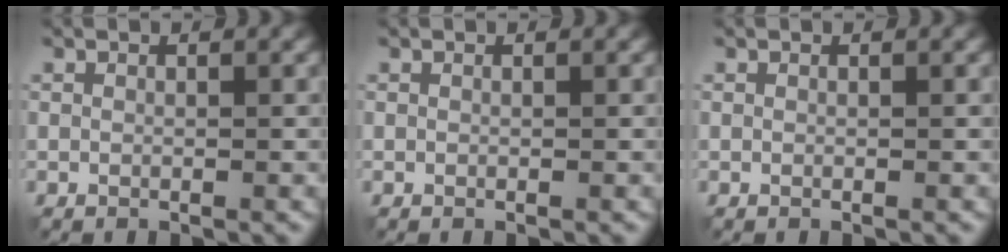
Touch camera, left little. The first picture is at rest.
{"total": 0.0}
{"total": 0.0}